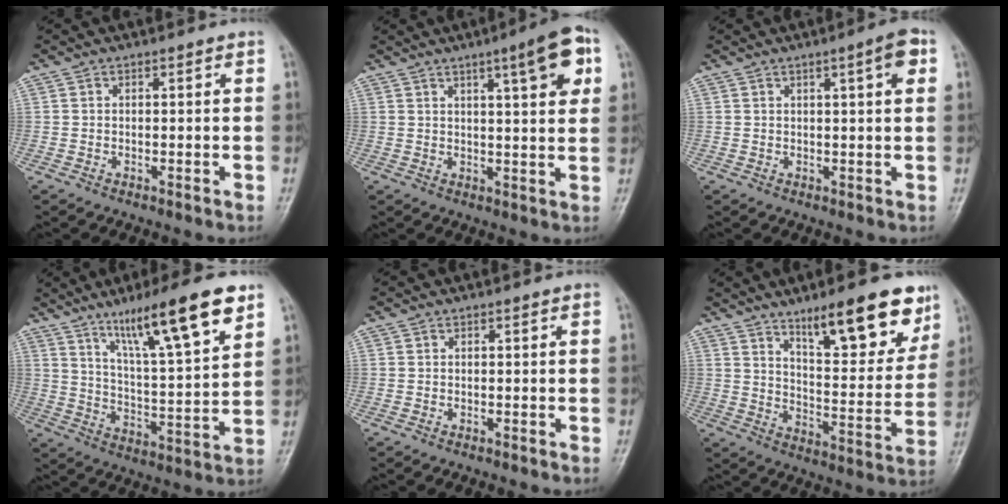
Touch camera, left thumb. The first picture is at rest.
{"total": 9.7, "force": [4.3, 1.8, 8.5], "torque": [-0.105, -0.009, 0.055]}
{"total": 4.3, "force": [1.7, 0.5, 3.9], "torque": [-0.054, -0.001, 0.024]}
{"total": 18.0, "force": [11.0, 2.6, 13.9], "torque": [-0.213, -0.047, 0.186]}
{"total": 0.0}
{"total": 17.5, "force": [11.5, 5.2, 12.2], "torque": [-0.127, -0.066, 0.177]}